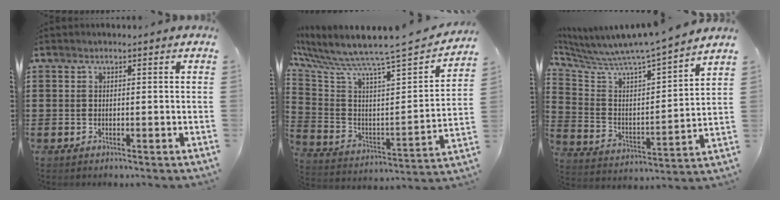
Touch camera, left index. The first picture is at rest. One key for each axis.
{"total": 7.2, "fx": 6.5, "fy": -0.3, "fz": 3.1, "tx": -0.098, "ty": -0.072, "tz": 0.096}
{"total": 6.9, "fx": 6.6, "fy": -0.7, "fz": 1.8, "tx": -0.070, "ty": -0.070, "tz": 0.102}